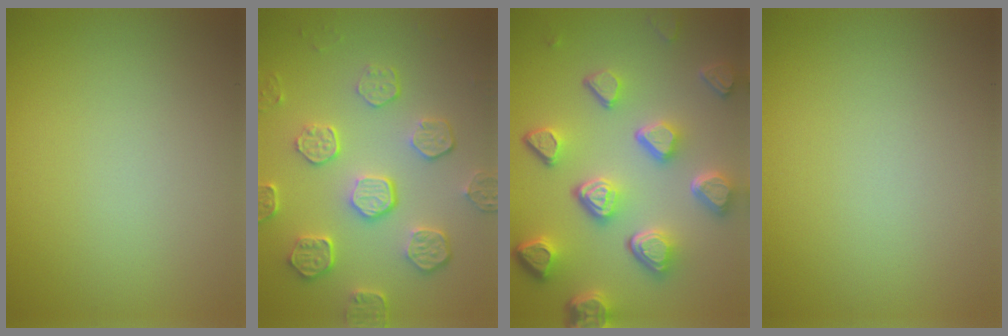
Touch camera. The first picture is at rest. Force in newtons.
{"total": 5.5, "press": 4.2, "slide": 3.6}
{"total": 7.7, "press": 5.7, "slide": 5.2}
{"total": 0.0}